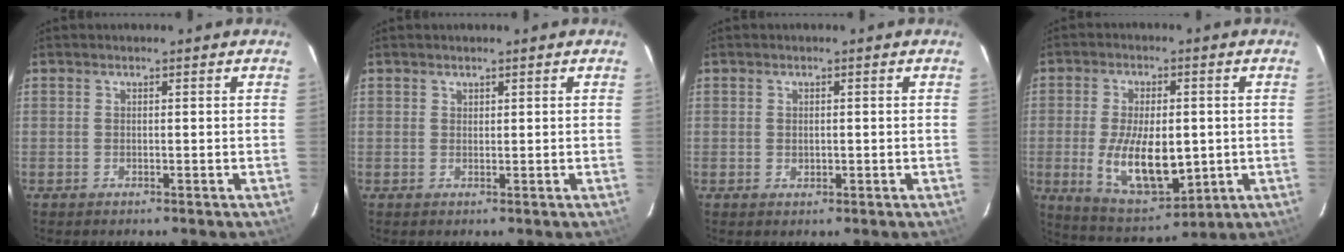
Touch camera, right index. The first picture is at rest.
{"total": 0.6, "force": [0.5, 0.3, 0.0], "torque": [0.002, 0.002, 0.009]}
{"total": 1.0, "force": [0.1, 0.8, 0.5], "torque": [-0.008, 0.003, 0.003]}
{"total": 14.4, "force": [-1.7, 7.0, 12.5], "torque": [-0.242, -0.018, -0.014]}